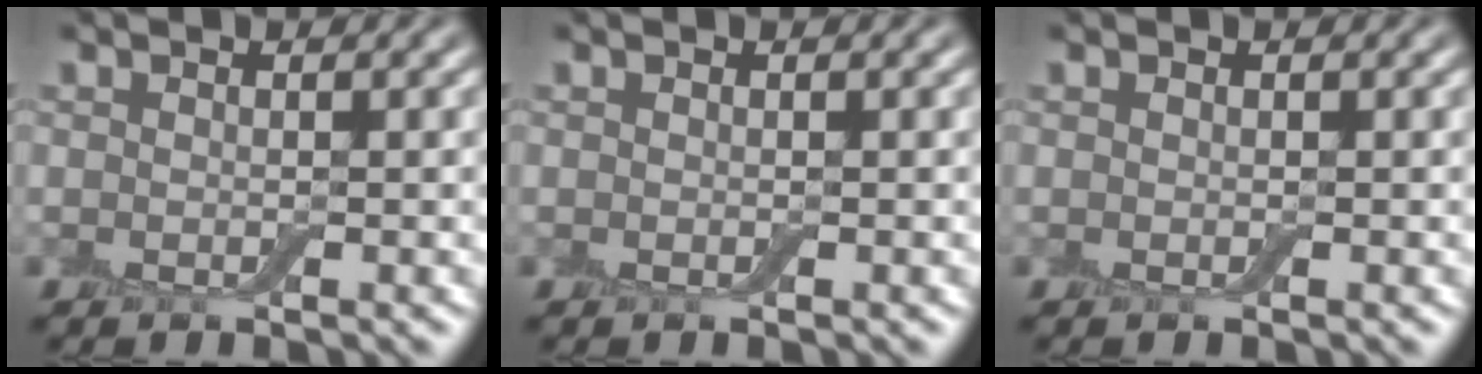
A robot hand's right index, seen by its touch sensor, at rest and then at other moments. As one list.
[{"total": 0.0}, {"total": 0.0}]